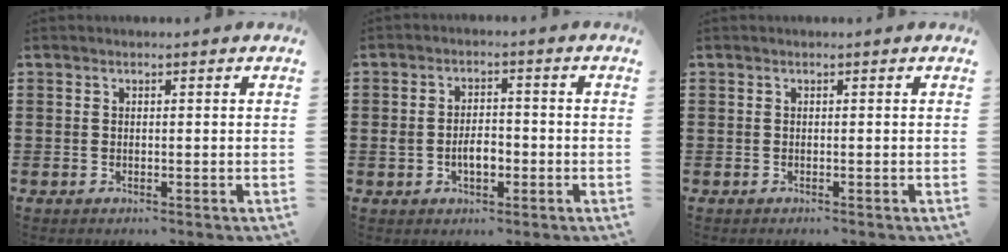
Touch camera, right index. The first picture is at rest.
{"total": 4.3, "force": [-1.1, 2.3, 3.4], "torque": [-0.061, 0.002, -0.022]}
{"total": 0.0}